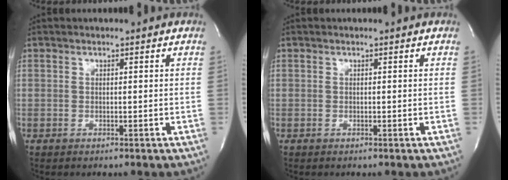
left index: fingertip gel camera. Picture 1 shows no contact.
{"total": 0.0}